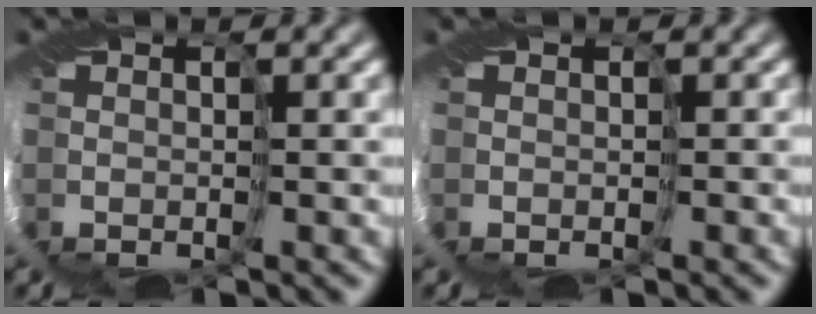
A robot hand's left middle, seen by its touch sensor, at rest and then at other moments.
{"total": 1.0, "force": [-0.3, 0.9, 0.3], "torque": [0.000, 0.000, 0.005]}